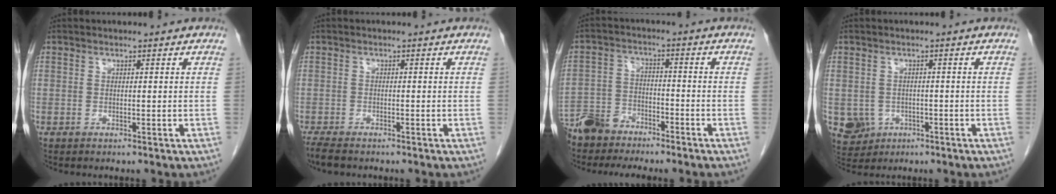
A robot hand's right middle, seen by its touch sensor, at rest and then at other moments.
{"total": 3.4, "force": [-2.8, 0.9, 1.7], "torque": [-0.034, -0.011, -0.043]}
{"total": 5.8, "force": [-5.2, 2.1, 1.4], "torque": [-0.032, -0.009, -0.102]}
{"total": 6.3, "force": [-2.2, 5.8, 1.3], "torque": [-0.035, 0.002, -0.025]}